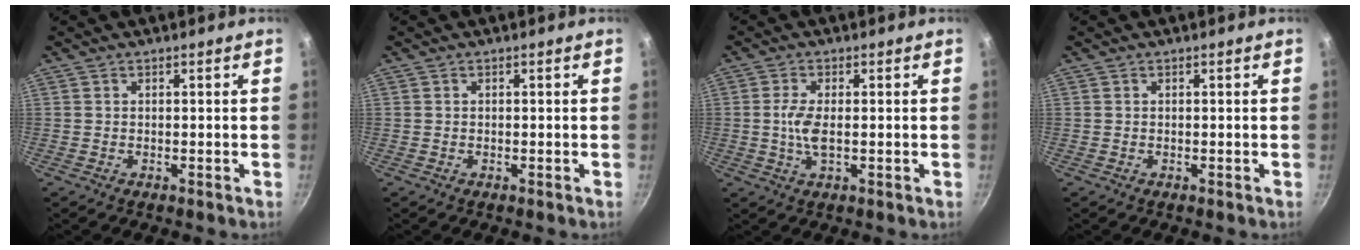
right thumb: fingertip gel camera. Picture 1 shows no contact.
{"total": 0.0}
{"total": 4.8, "force": [-0.1, 1.9, 4.4], "torque": [-0.100, -0.001, -0.005]}
{"total": 0.0}